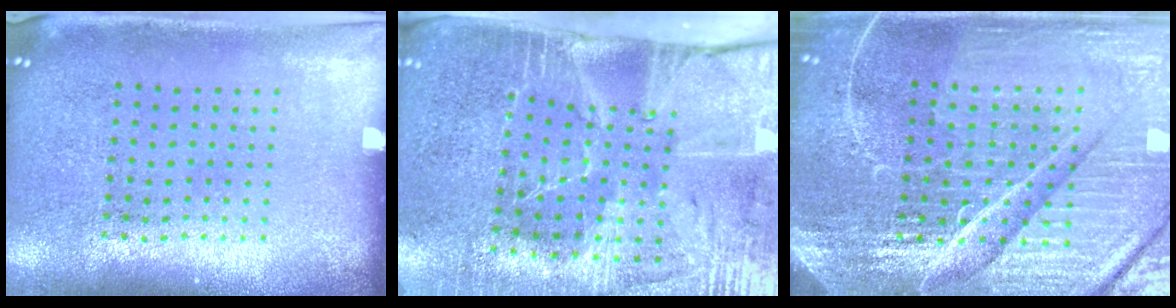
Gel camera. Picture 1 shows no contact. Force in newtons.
{"total": 4.4, "press": 3.7, "slide": 2.4}
{"total": 6.3, "press": 5.7, "slide": 2.8}